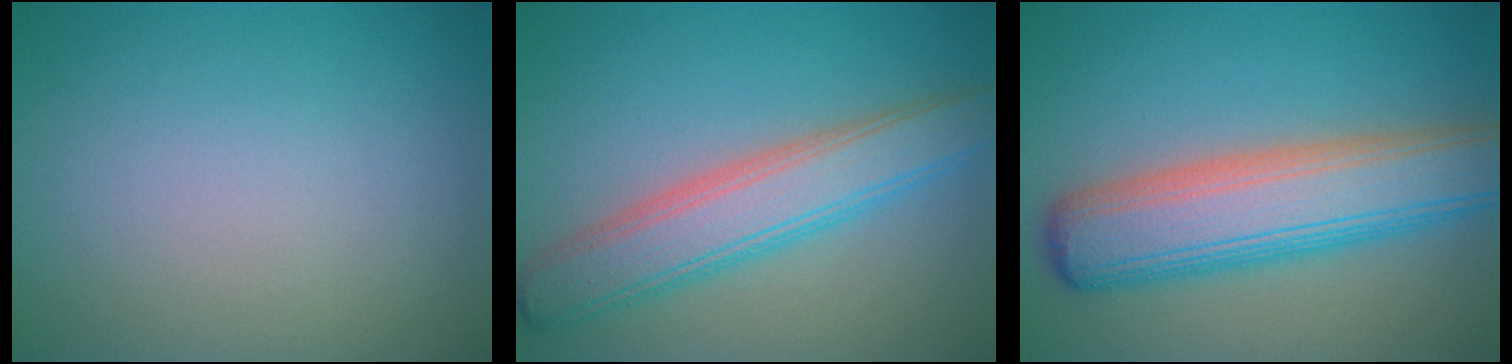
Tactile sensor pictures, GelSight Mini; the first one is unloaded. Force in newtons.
{"total": 6.1, "press": 6.1, "slide": 0.4}
{"total": 9.0, "press": 9.0, "slide": 0.2}